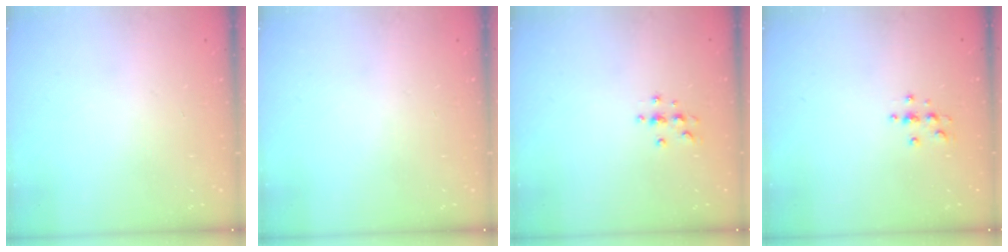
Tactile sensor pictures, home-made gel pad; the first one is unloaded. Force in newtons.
{"total": 0.0}
{"total": 3.7, "press": 3.6, "slide": 0.5}
{"total": 3.3, "press": 3.3, "slide": 0.5}